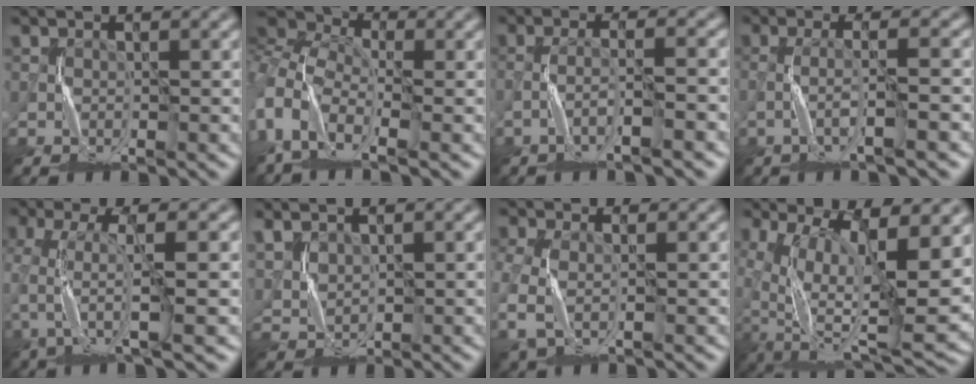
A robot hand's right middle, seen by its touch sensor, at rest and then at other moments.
{"total": 9.6, "force": [-3.2, 6.1, 6.7], "torque": [-0.159, -0.010, -0.048]}
{"total": 3.3, "force": [-2.1, 0.3, 2.5], "torque": [-0.040, 0.014, -0.049]}
{"total": 3.3, "force": [-1.5, 0.4, 2.9], "torque": [-0.047, 0.012, -0.038]}
{"total": 5.6, "force": [-1.4, 1.4, 5.2], "torque": [-0.111, 0.000, -0.029]}
{"total": 2.7, "force": [2.0, 1.5, 1.0], "torque": [-0.032, 0.003, 0.050]}
{"total": 3.6, "force": [-1.2, 2.2, 2.5], "torque": [-0.086, -0.006, -0.028]}
{"total": 15.7, "force": [-1.3, 5.8, 14.5], "torque": [-0.237, -0.029, 0.005]}